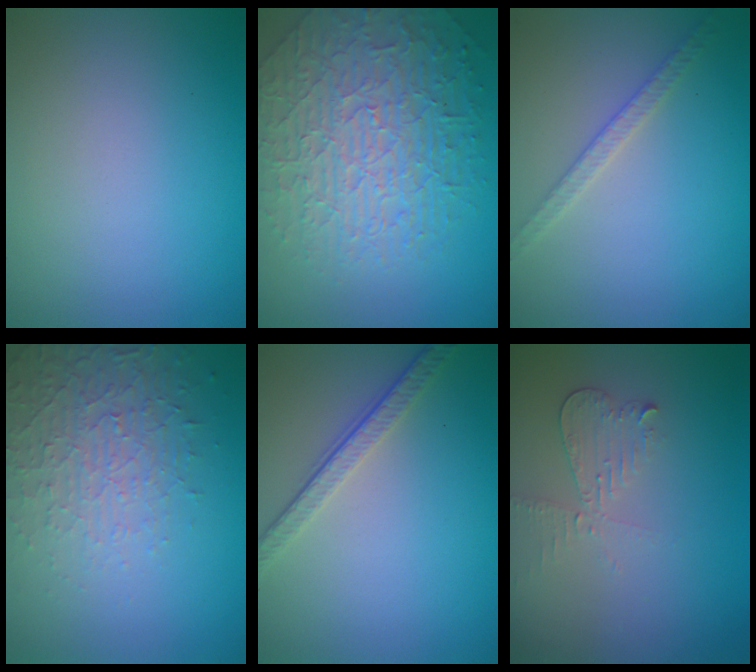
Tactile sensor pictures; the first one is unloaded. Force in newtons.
{"total": 7.2, "press": 5.8, "slide": 4.2}
{"total": 1.9, "press": 1.9, "slide": 0.4}
{"total": 4.5, "press": 3.1, "slide": 3.4}
{"total": 3.5, "press": 2.6, "slide": 2.4}
{"total": 2.1, "press": 2.1, "slide": 0.1}